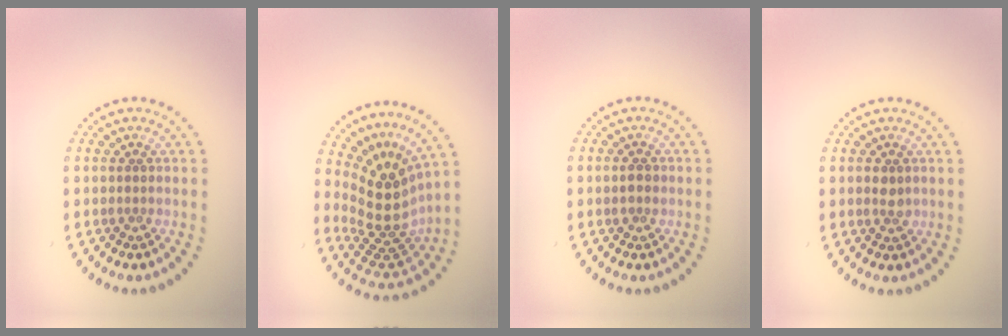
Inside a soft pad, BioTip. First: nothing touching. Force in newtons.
{"total": 5.1, "press": 3.6, "slide": 3.6}
{"total": 1.2, "press": 1.2, "slide": 0.1}
{"total": 1.3, "press": 1.3, "slide": 0.2}